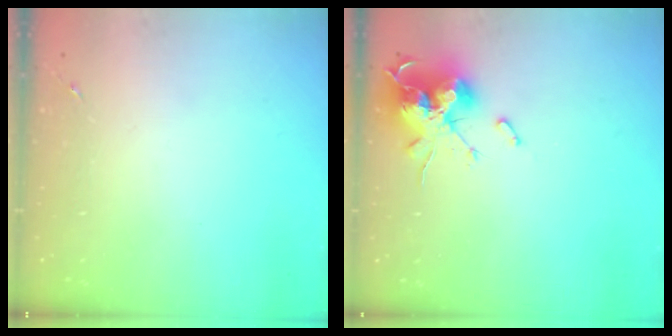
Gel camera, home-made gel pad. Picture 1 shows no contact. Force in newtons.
{"total": 16.7, "press": 16.7, "slide": 0.1}